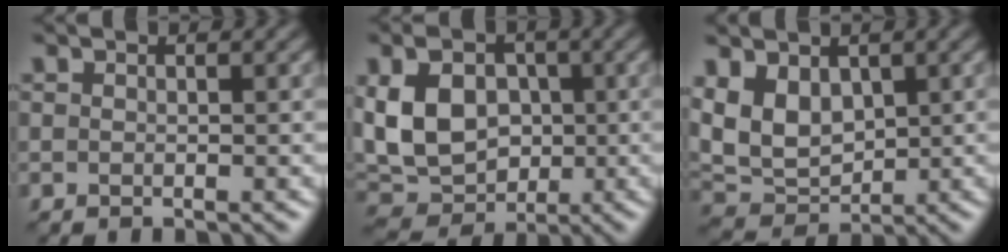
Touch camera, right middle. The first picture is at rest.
{"total": 8.1, "force": [0.4, 6.1, 5.4], "torque": [-0.112, 0.002, 0.003]}
{"total": 5.5, "force": [1.8, 3.8, 3.6], "torque": [-0.078, -0.006, 0.035]}